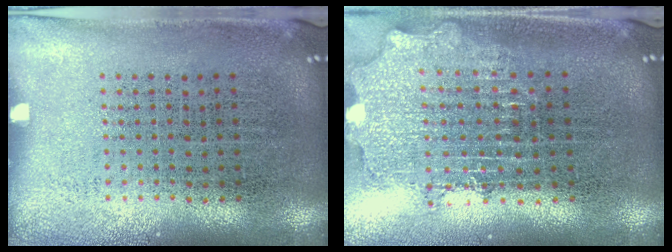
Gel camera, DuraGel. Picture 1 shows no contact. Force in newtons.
{"total": 2.0, "press": 1.6, "slide": 1.2}